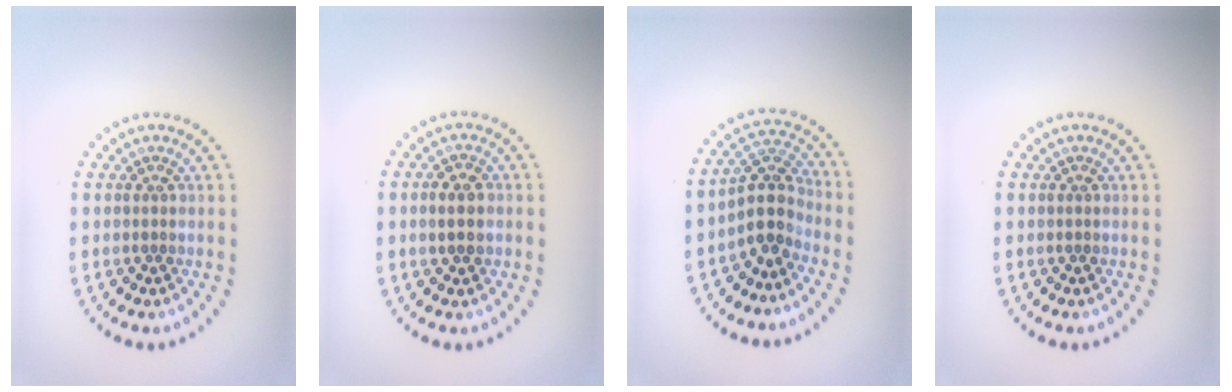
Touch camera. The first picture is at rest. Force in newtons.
{"total": 1.7, "press": 1.7, "slide": 0.2}
{"total": 3.5, "press": 2.7, "slide": 2.2}
{"total": 0.0}